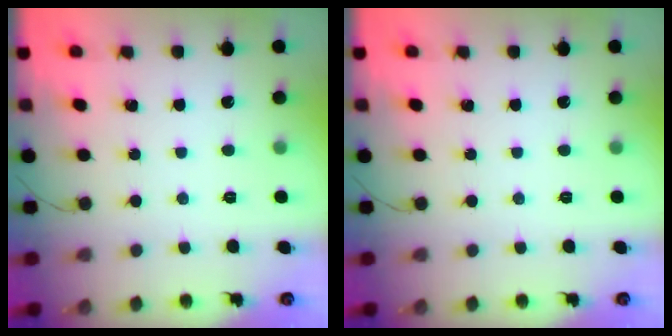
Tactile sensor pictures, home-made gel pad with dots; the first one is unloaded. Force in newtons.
{"total": 0.0}